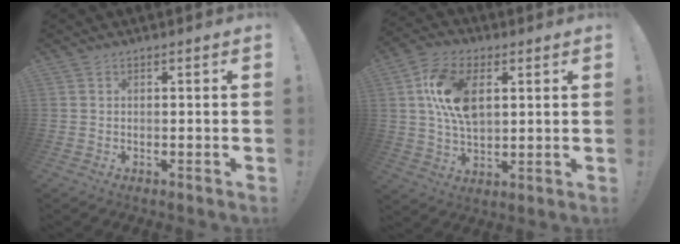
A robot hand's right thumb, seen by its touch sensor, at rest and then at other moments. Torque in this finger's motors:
{"motor_torque": [0.23, 0.35, 0.67, 0.66, 0.15]}